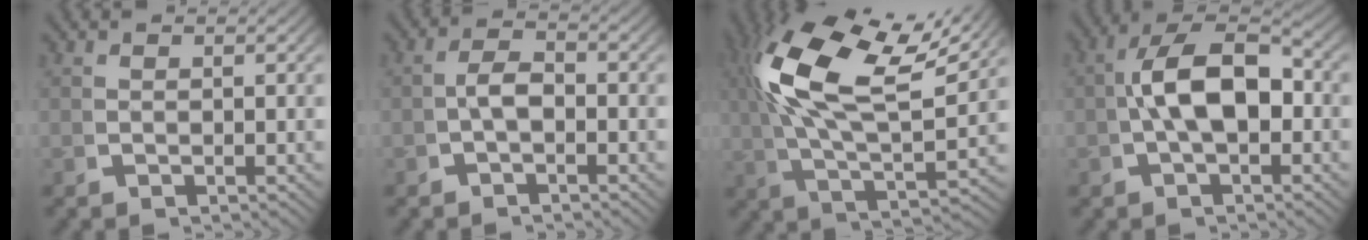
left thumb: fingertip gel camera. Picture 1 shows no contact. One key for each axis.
{"total": 2.6, "fx": -0.7, "fy": 1.5, "fz": 1.9, "tx": -0.040, "ty": -0.008, "tz": -0.009}
{"total": 13.9, "fx": 4.1, "fy": 6.8, "fz": 11.4, "tx": -0.228, "ty": -0.006, "tz": 0.068}
{"total": 8.7, "fx": 0.3, "fy": 5.2, "fz": 6.9, "tx": -0.125, "ty": -0.014, "tz": 0.007}